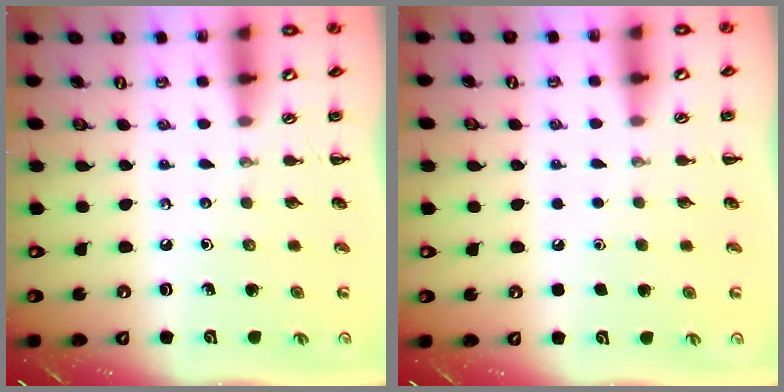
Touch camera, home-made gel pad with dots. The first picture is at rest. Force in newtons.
{"total": 1.8, "press": 1.7, "slide": 0.1}